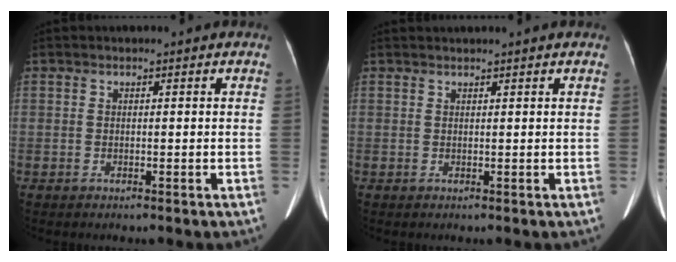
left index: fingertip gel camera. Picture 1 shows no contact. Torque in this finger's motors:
{"motor_torque": [0.11, -0.13, 0.03, 0.02]}